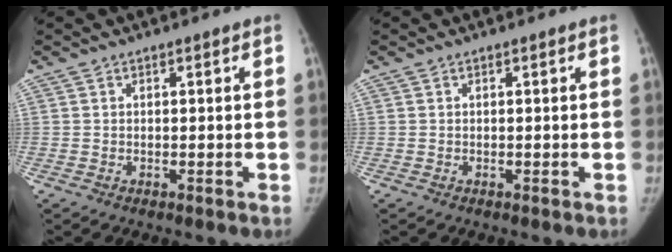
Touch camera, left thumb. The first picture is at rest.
{"total": 0.0}